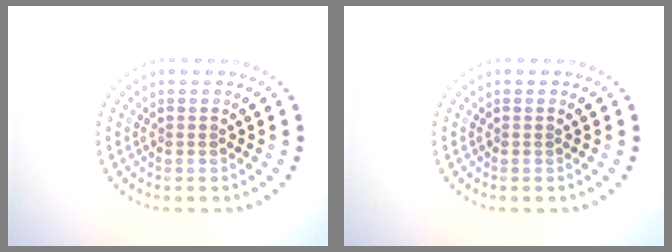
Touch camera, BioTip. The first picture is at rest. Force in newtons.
{"total": 0.0}